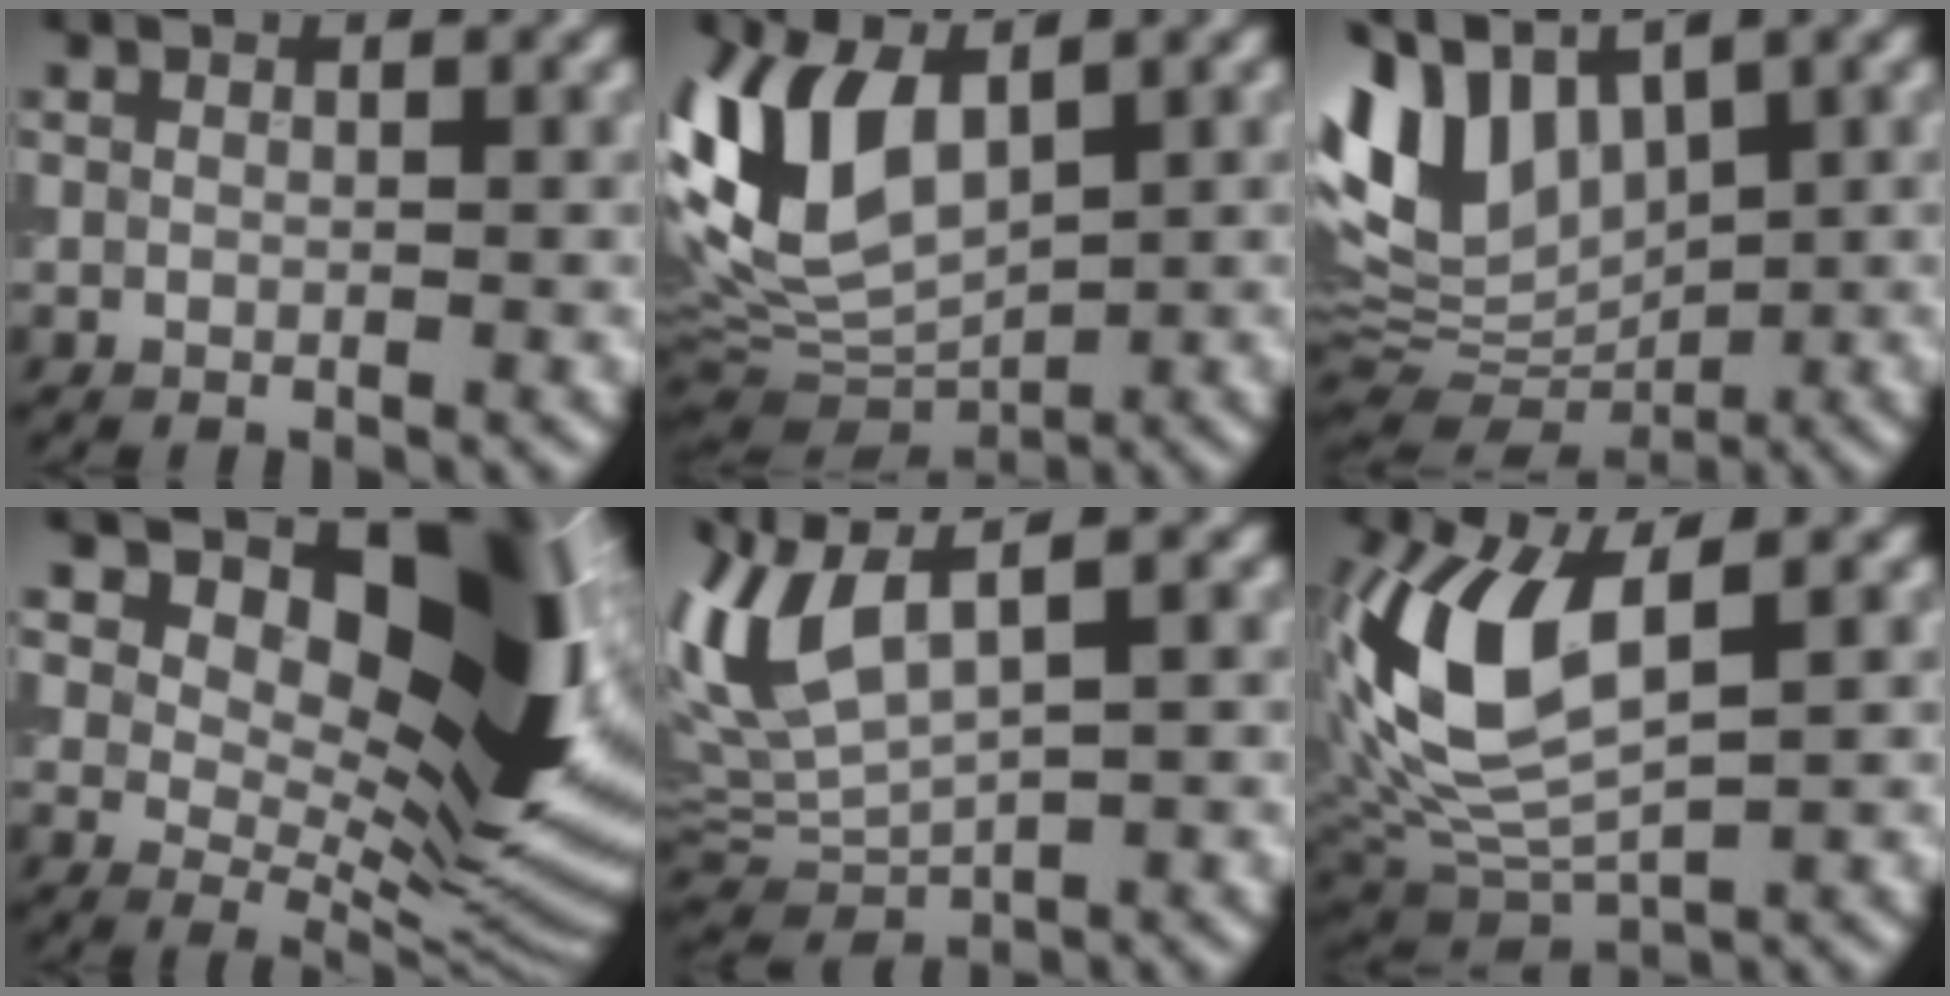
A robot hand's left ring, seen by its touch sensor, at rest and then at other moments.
{"total": 10.4, "force": [3.1, 5.8, 8.1], "torque": [-0.199, 0.002, 0.054]}
{"total": 8.2, "force": [3.3, 5.1, 5.5], "torque": [-0.124, -0.002, 0.063]}
{"total": 14.7, "force": [5.5, 7.4, 11.4], "torque": [-0.128, 0.003, 0.088]}
{"total": 6.8, "force": [2.8, 2.6, 5.6], "torque": [-0.132, 0.009, 0.058]}
{"total": 10.6, "force": [2.0, 5.2, 9.1], "torque": [-0.213, -0.001, 0.035]}